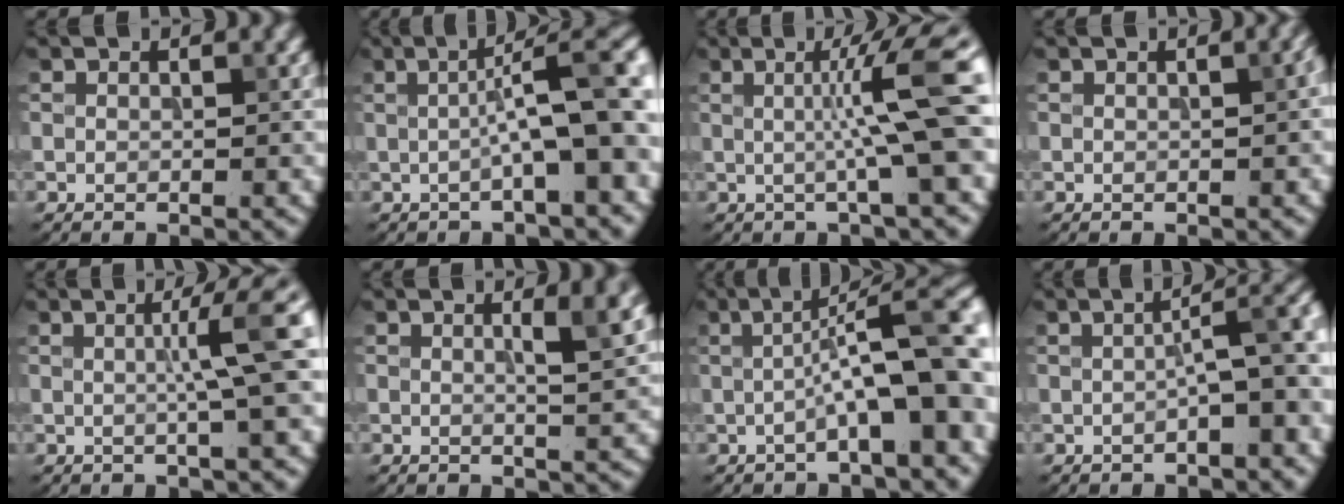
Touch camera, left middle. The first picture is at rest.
{"total": 7.8, "force": [-0.3, 1.5, 7.7], "torque": [-0.107, 0.019, -0.008]}
{"total": 7.0, "force": [0.5, 0.7, 6.9], "torque": [-0.105, 0.008, 0.006]}
{"total": 1.7, "force": [0.1, 0.6, 1.6], "torque": [-0.012, 0.008, 0.000]}
{"total": 5.0, "force": [0.5, 0.4, 4.9], "torque": [-0.070, 0.008, 0.005]}
{"total": 3.7, "force": [1.0, 0.8, 3.4], "torque": [-0.042, 0.003, 0.010]}
{"total": 9.0, "force": [-1.2, 2.0, 8.7], "torque": [-0.124, 0.023, -0.021]}
{"total": 5.0, "force": [-0.6, 1.1, 4.9], "torque": [-0.068, 0.014, -0.009]}